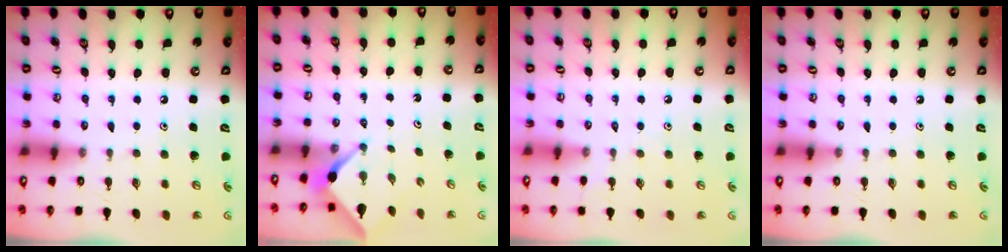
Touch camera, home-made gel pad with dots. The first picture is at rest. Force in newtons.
{"total": 2.5, "press": 2.5, "slide": 0.3}
{"total": 2.4, "press": 2.4, "slide": 0.4}
{"total": 0.0}